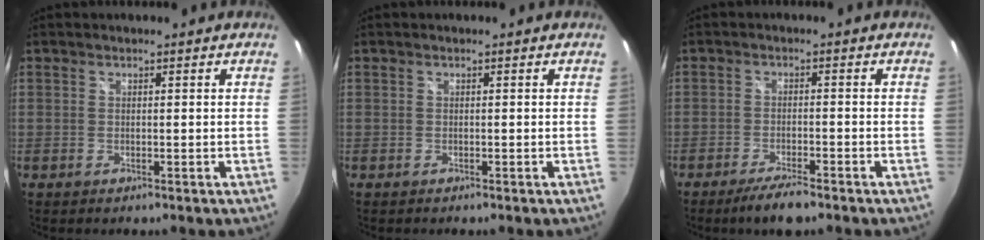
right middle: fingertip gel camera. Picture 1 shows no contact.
{"total": 0.0}
{"total": 5.6, "force": [-4.4, 1.0, 3.4], "torque": [-0.077, -0.007, -0.078]}